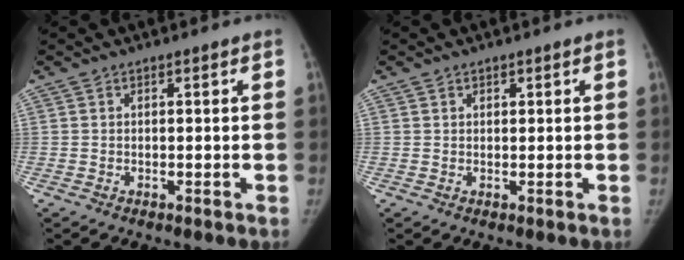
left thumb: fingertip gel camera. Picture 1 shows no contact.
{"total": 0.8, "force": [0.5, 0.6, 0.2], "torque": [0.008, -0.002, 0.006]}